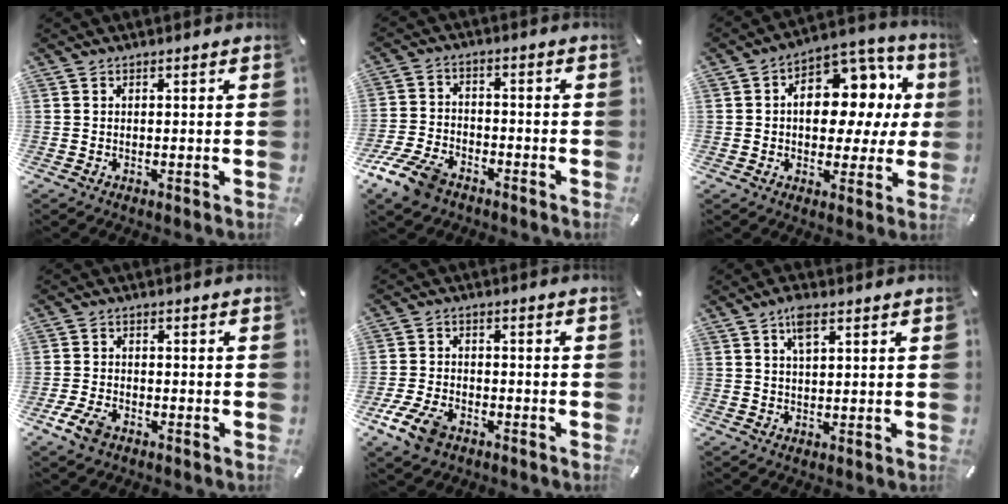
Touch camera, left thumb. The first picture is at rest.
{"total": 9.3, "force": [-6.3, 5.1, 4.6], "torque": [-0.096, 0.031, -0.119]}
{"total": 14.1, "force": [2.1, 9.5, 10.1], "torque": [-0.132, -0.013, 0.036]}
{"total": 5.4, "force": [-3.1, 3.0, 3.2], "torque": [-0.082, 0.009, -0.063]}
{"total": 8.2, "force": [-4.4, 4.9, 4.8], "torque": [-0.110, 0.014, -0.083]}
{"total": 4.4, "force": [2.3, 1.6, 3.4], "torque": [-0.067, 0.002, 0.038]}